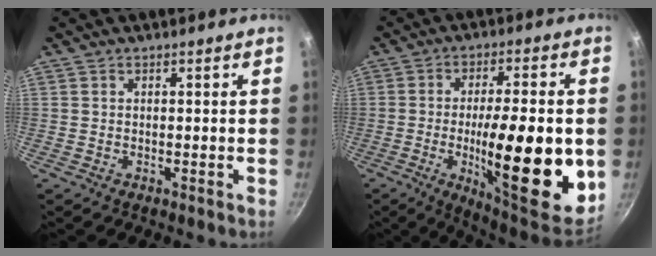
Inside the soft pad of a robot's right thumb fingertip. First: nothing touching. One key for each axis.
{"total": 23.7, "fx": -3.7, "fy": 6.8, "fz": 22.4, "tx": -0.315, "ty": -0.005, "tz": -0.054}